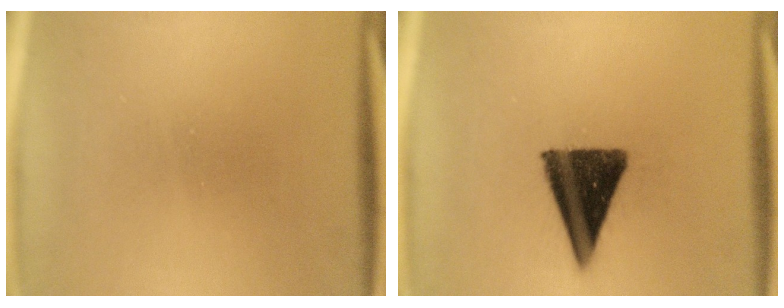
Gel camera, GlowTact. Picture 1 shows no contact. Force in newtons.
{"total": 14.2}